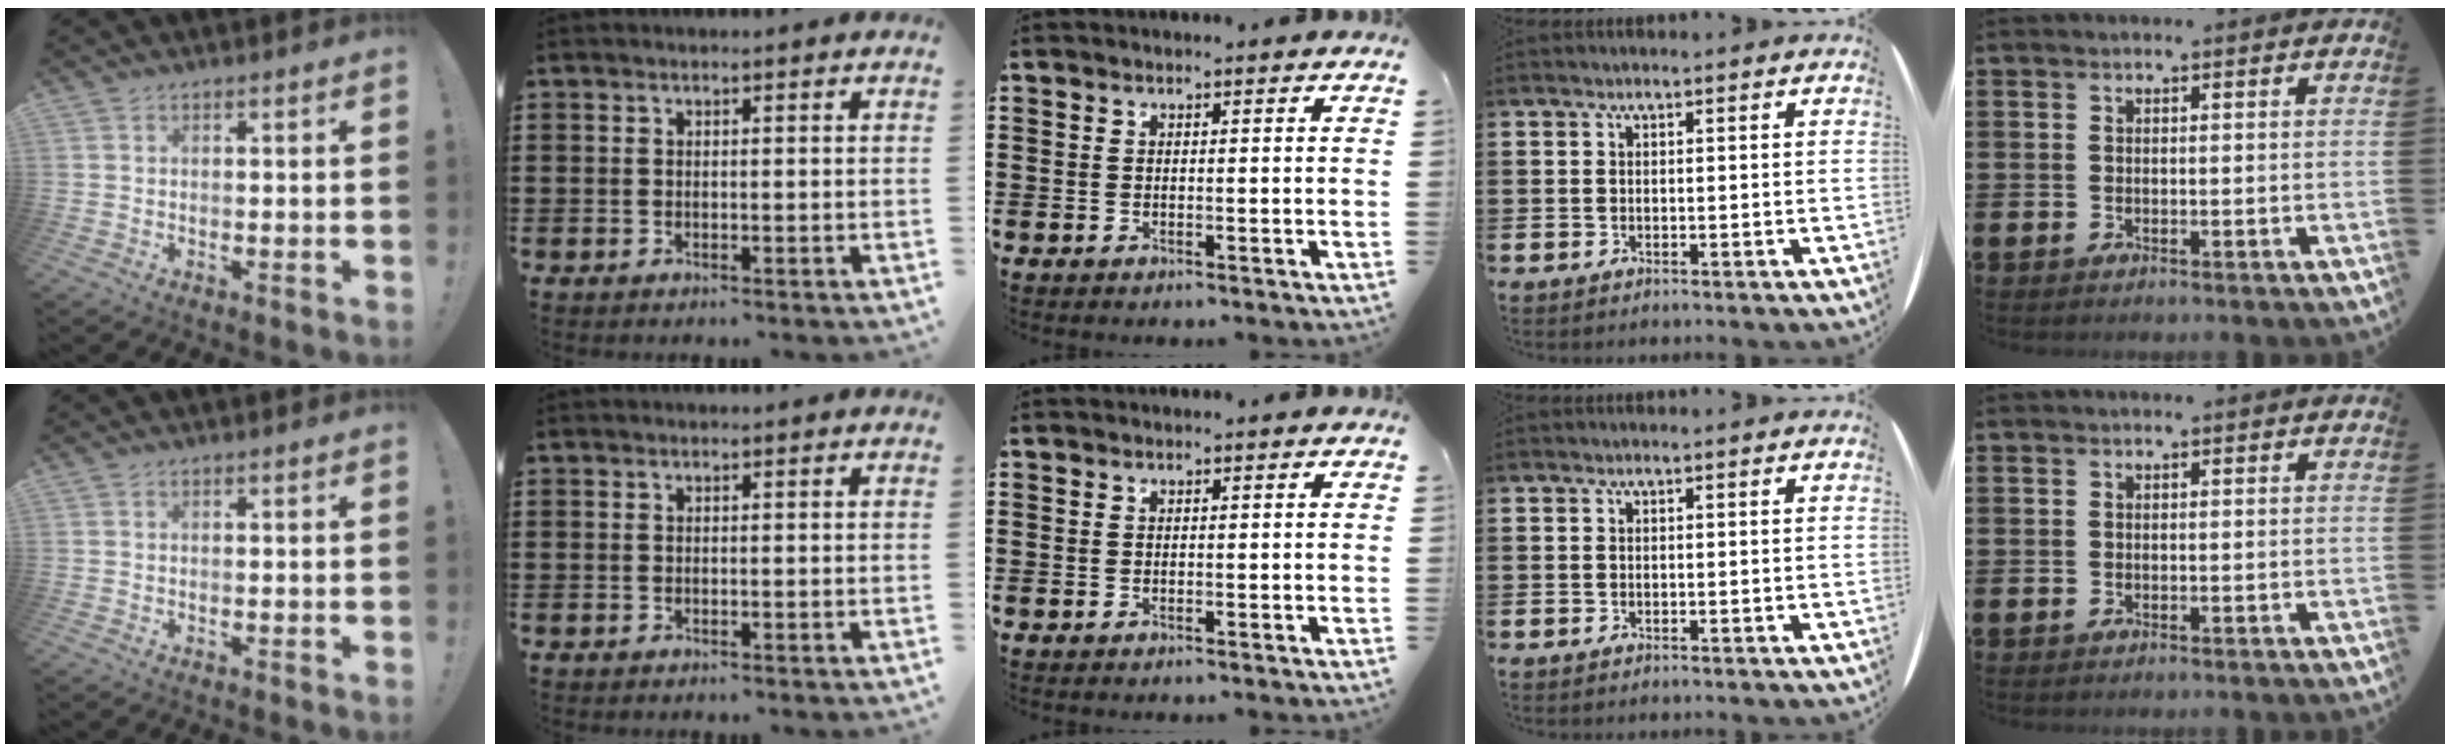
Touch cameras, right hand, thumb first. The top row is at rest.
{}